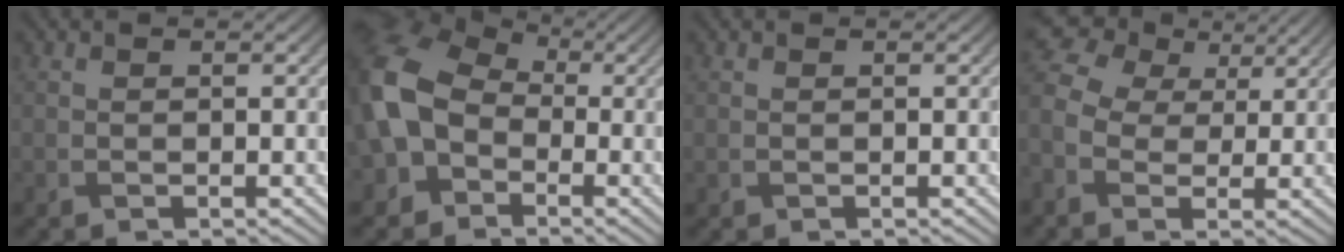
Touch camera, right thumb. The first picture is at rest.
{"total": 11.1, "force": [-2.0, 8.7, 6.5], "torque": [-0.163, -0.010, -0.055]}
{"total": 0.0}
{"total": 9.1, "force": [0.5, 7.0, 5.8], "torque": [-0.160, 0.005, 0.001]}